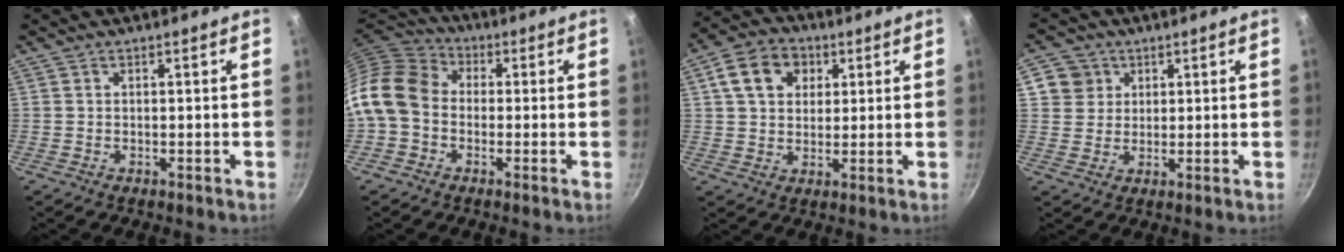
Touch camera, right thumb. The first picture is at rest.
{"total": 13.2, "force": [-1.1, 10.4, 8.0], "torque": [-0.137, 0.036, -0.044]}
{"total": 9.8, "force": [3.3, 7.6, 5.3], "torque": [-0.072, 0.006, 0.045]}
{"total": 5.5, "force": [2.2, 5.0, 0.9], "torque": [0.024, 0.007, 0.036]}